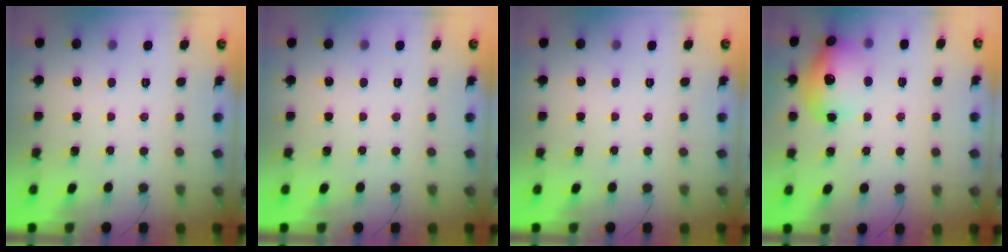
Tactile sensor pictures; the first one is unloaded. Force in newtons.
{"total": 0.0}
{"total": 0.0}
{"total": 17.5, "press": 17.3, "slide": 2.1}